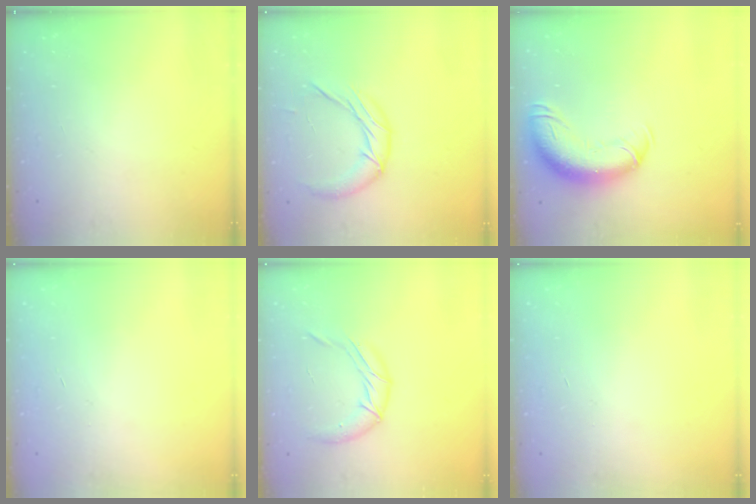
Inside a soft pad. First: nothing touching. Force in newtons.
{"total": 12.0, "press": 11.9, "slide": 0.7}
{"total": 15.2, "press": 14.8, "slide": 3.6}
{"total": 0.6, "press": 0.5, "slide": 0.2}
{"total": 10.8, "press": 10.7, "slide": 1.3}
{"total": 0.6, "press": 0.5, "slide": 0.2}